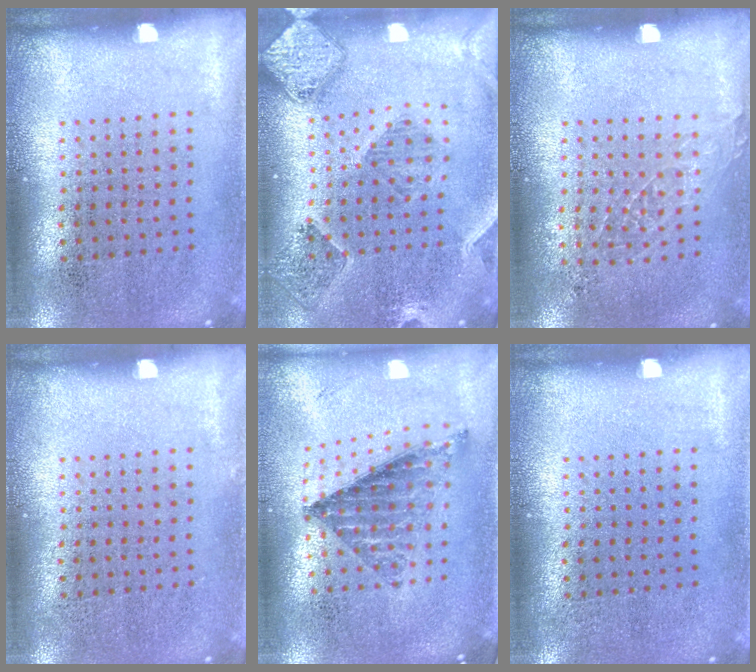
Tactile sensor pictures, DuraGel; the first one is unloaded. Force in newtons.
{"total": 1.6, "press": 1.5, "slide": 0.4}
{"total": 0.9, "press": 0.8, "slide": 0.2}
{"total": 0.0}
{"total": 0.9, "press": 0.8, "slide": 0.3}
{"total": 0.0}